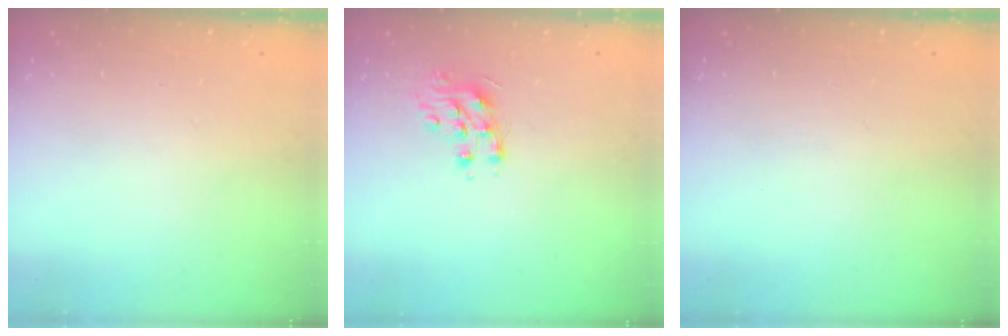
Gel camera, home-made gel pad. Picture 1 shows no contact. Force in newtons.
{"total": 8.4, "press": 8.4, "slide": 0.2}
{"total": 0.0}